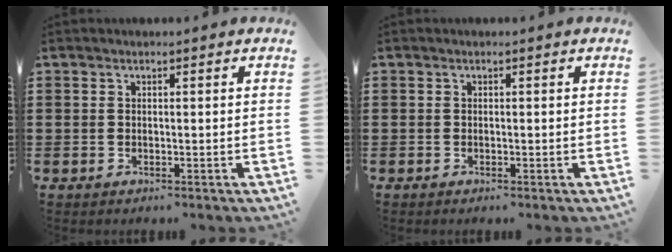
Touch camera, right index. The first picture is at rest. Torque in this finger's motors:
{"motor_torque": [-0.04, 0.09, 0.00, -0.01]}